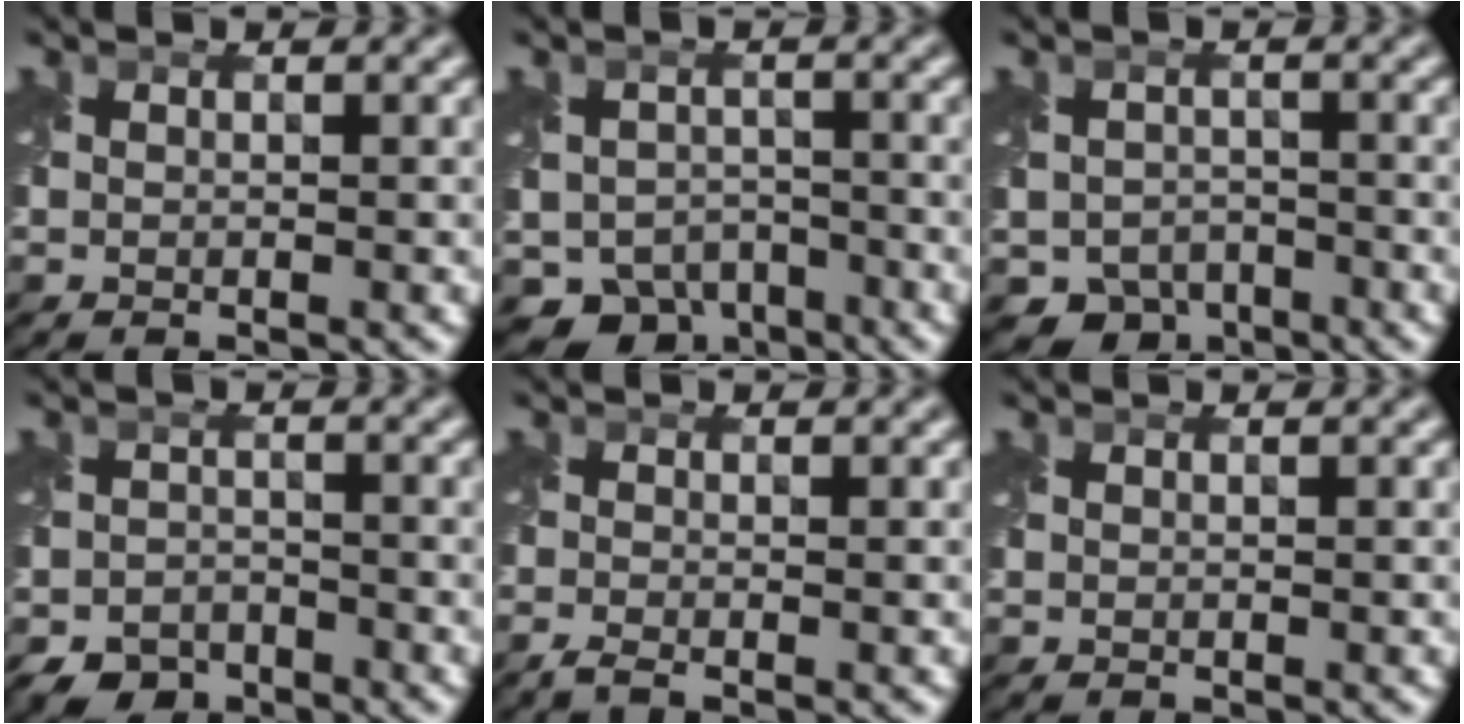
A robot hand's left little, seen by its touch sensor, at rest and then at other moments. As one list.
[{"total": 7.1, "force": [-4.8, 4.8, 2.1], "torque": [-0.025, -0.020, -0.075]}, {"total": 5.0, "force": [-3.3, 3.6, 1.1], "torque": [-0.010, -0.014, -0.054]}, {"total": 3.2, "force": [-2.6, 1.8, 0.7], "torque": [-0.010, -0.008, -0.049]}, {"total": 1.3, "force": [-1.1, 0.0, 0.6], "torque": [-0.017, -0.013, -0.031]}, {"total": 0.0}]